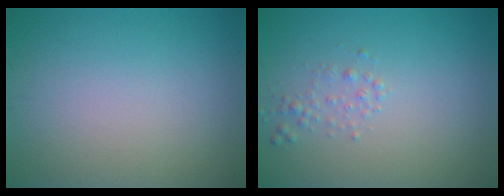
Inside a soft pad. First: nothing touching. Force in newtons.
{"total": 1.0, "press": 1.0, "slide": 0.0}